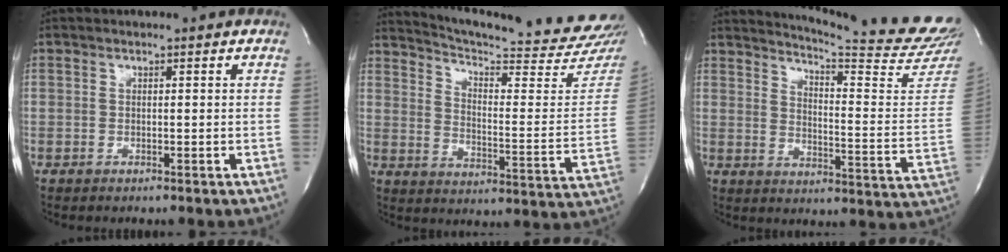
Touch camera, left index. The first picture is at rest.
{"total": 23.8, "force": [22.5, 0.2, 7.9], "torque": [-0.127, -0.123, 0.282]}
{"total": 21.1, "force": [19.8, -1.2, 7.3], "torque": [-0.120, -0.142, 0.234]}